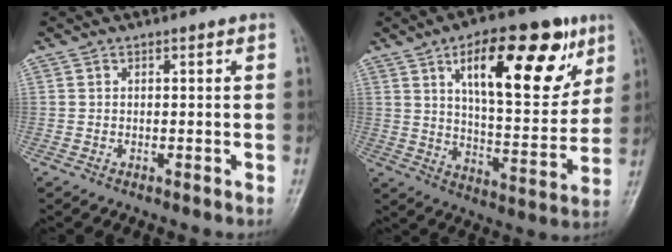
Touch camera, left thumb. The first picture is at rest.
{"total": 21.8, "force": [10.2, 9.0, 17.0], "torque": [-0.206, -0.034, 0.160]}